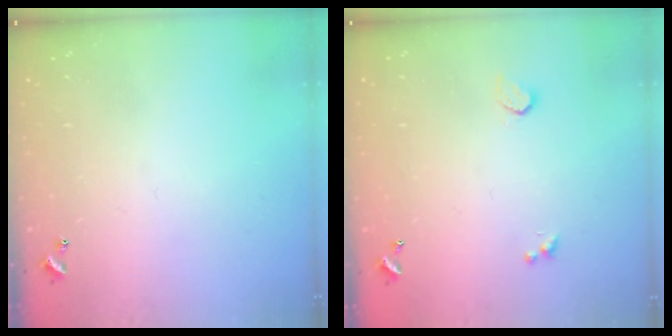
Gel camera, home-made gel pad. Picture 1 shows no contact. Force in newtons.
{"total": 1.0, "press": 0.7, "slide": 0.7}